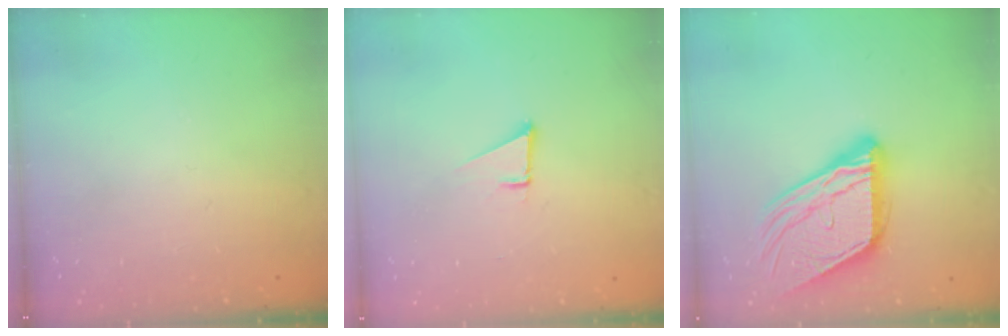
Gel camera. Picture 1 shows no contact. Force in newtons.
{"total": 1.9, "press": 1.9, "slide": 0.1}
{"total": 18.3, "press": 18.2, "slide": 1.8}